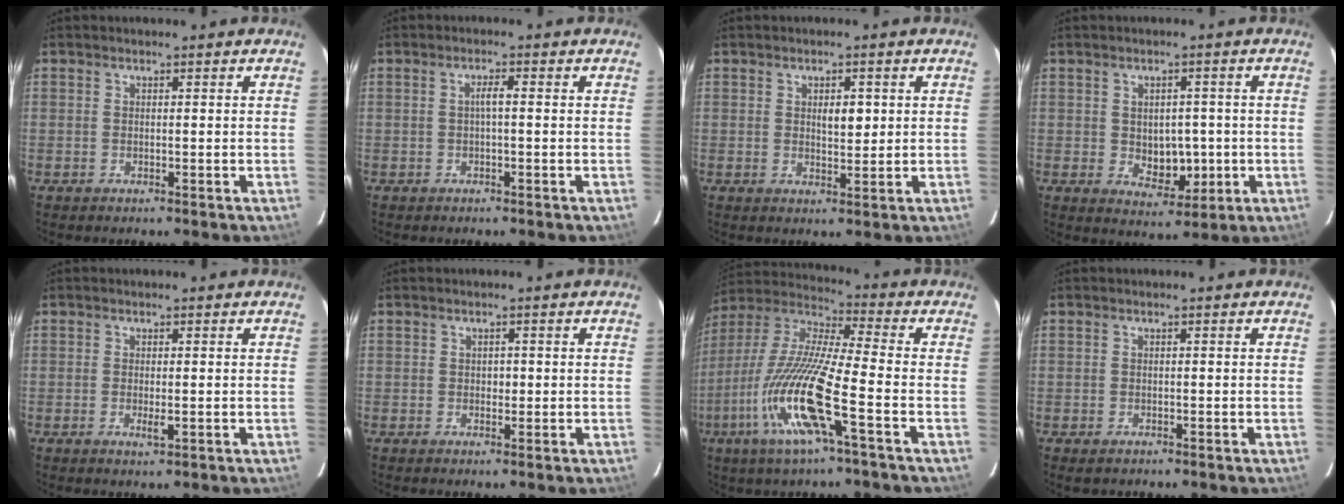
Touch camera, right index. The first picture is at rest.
{"total": 1.7, "force": [0.0, 0.1, 1.7], "torque": [-0.032, 0.004, 0.000]}
{"total": 3.0, "force": [0.8, 1.3, 2.6], "torque": [-0.041, -0.002, 0.014]}
{"total": 5.8, "force": [-0.4, 3.9, 4.3], "torque": [-0.052, -0.001, 0.006]}
{"total": 1.4, "force": [-0.3, 0.3, 1.3], "torque": [-0.024, -0.005, -0.003]}
{"total": 1.1, "force": [0.0, 0.8, 0.7], "torque": [-0.010, 0.002, 0.001]}
{"total": 16.4, "force": [-6.0, 0.8, 15.2], "torque": [-0.327, -0.014, -0.121]}
{"total": 0.9, "force": [-0.5, 0.6, 0.5], "torque": [-0.011, -0.001, 0.000]}